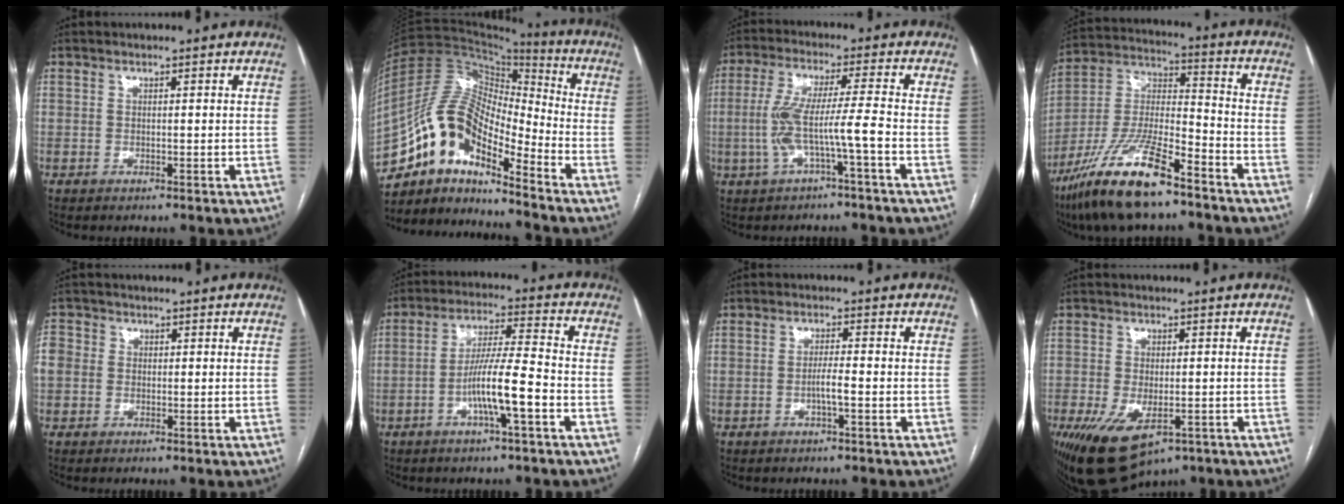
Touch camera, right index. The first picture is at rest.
{"total": 14.6, "force": [-10.3, 4.6, 9.2], "torque": [-0.174, 0.043, -0.187]}
{"total": 8.0, "force": [-2.4, -0.3, 7.6], "torque": [-0.161, 0.018, -0.042]}
{"total": 17.0, "force": [-11.6, 3.2, 12.0], "torque": [-0.254, -0.015, -0.213]}
{"total": 8.2, "force": [0.8, 7.5, 3.4], "torque": [-0.118, 0.035, 0.019]}
{"total": 9.1, "force": [-3.4, 0.3, 8.4], "torque": [-0.157, 0.008, -0.063]}
{"total": 2.5, "force": [-0.8, 0.0, 2.3], "torque": [-0.040, 0.001, -0.015]}
{"total": 11.7, "force": [-6.1, 5.8, 8.0], "torque": [-0.148, -0.018, -0.087]}